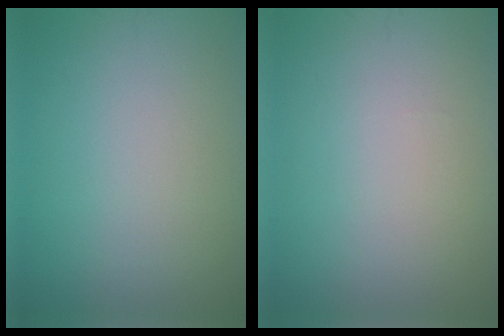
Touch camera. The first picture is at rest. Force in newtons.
{"total": 0.0}